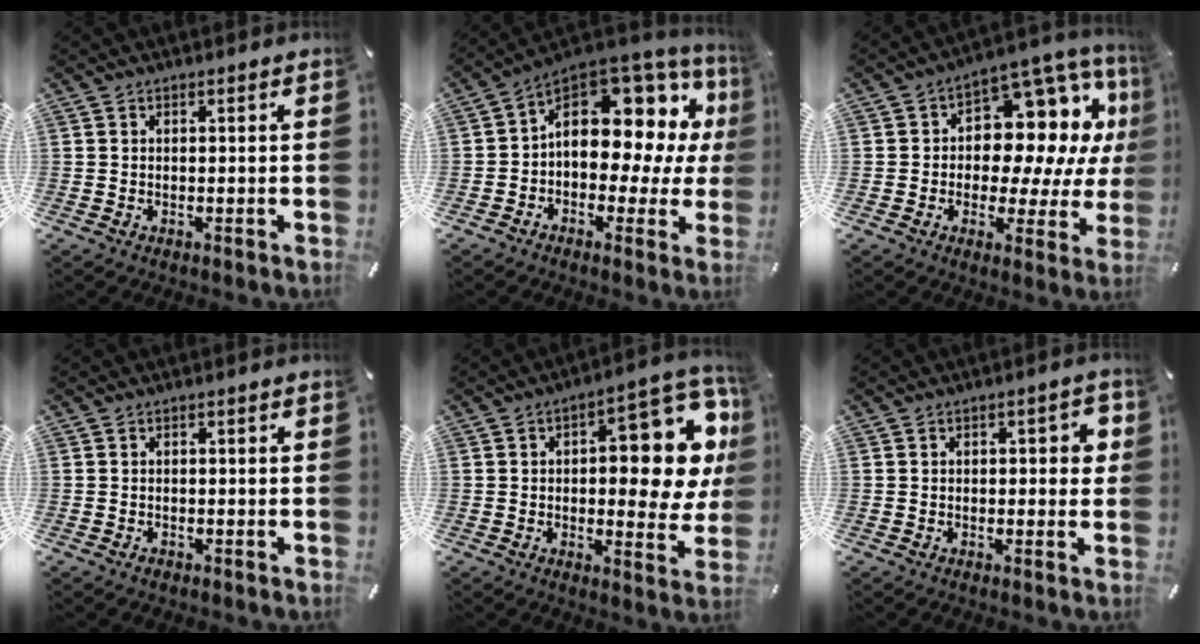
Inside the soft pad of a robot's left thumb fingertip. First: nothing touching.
{"total": 12.9, "force": [4.5, 8.6, 8.5], "torque": [-0.112, -0.050, 0.075]}
{"total": 13.3, "force": [3.9, 9.4, 8.6], "torque": [-0.107, -0.045, 0.072]}
{"total": 0.9, "force": [-0.5, 0.6, 0.4], "torque": [-0.009, 0.002, -0.012]}
{"total": 18.6, "force": [4.9, 8.0, 16.1], "torque": [-0.194, -0.045, 0.077]}
{"total": 3.7, "force": [-0.1, 2.0, 3.1], "torque": [-0.042, 0.005, -0.008]}